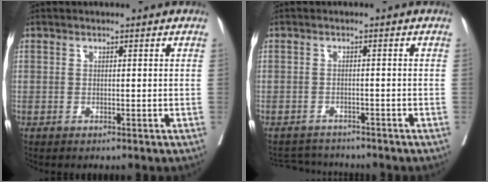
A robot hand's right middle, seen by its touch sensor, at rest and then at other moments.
{"total": 3.8, "force": [-3.7, 0.7, -0.5], "torque": [0.009, -0.002, -0.059]}